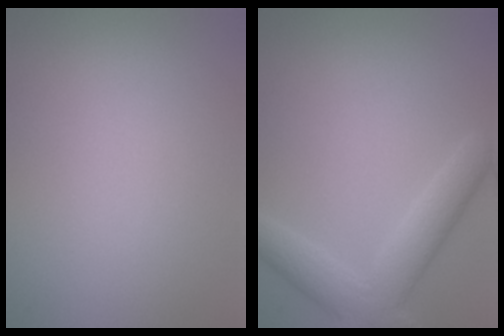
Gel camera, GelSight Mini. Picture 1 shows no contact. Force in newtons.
{"total": 4.9, "press": 4.9, "slide": 0.3}